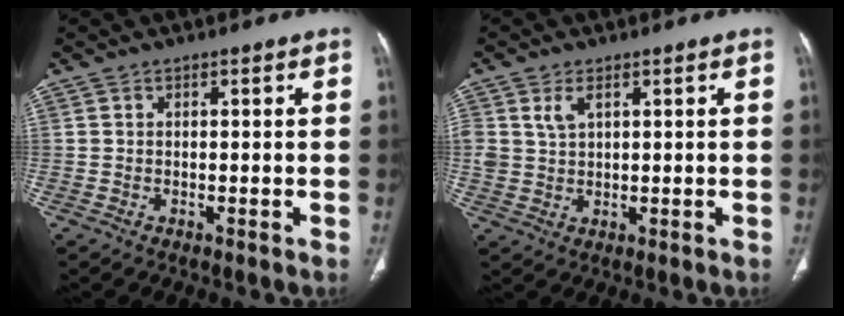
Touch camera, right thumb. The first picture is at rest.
{"total": 3.7, "force": [1.8, 2.2, 2.4], "torque": [-0.045, -0.007, 0.044]}